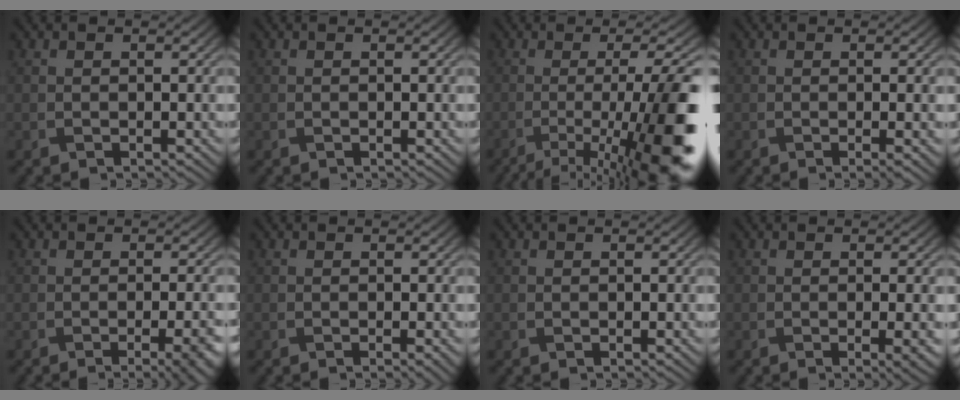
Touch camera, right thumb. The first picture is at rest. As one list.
[{"total": 0.0}, {"total": 15.4, "force": [-6.2, 3.6, 13.6], "torque": [-0.169, 0.010, -0.094]}, {"total": 2.4, "force": [-0.2, 0.4, 2.4], "torque": [-0.035, 0.001, -0.007]}, {"total": 4.8, "force": [-1.9, 1.3, 4.3], "torque": [-0.043, 0.004, -0.023]}, {"total": 0.9, "force": [-0.3, 0.1, 0.9], "torque": [-0.013, -0.004, -0.006]}, {"total": 0.0}, {"total": 3.6, "force": [-0.4, 0.9, 3.5], "torque": [-0.046, -0.002, -0.006]}]